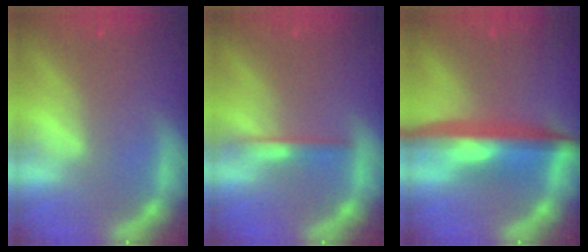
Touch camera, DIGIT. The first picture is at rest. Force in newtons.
{"total": 2.0}
{"total": 7.5}